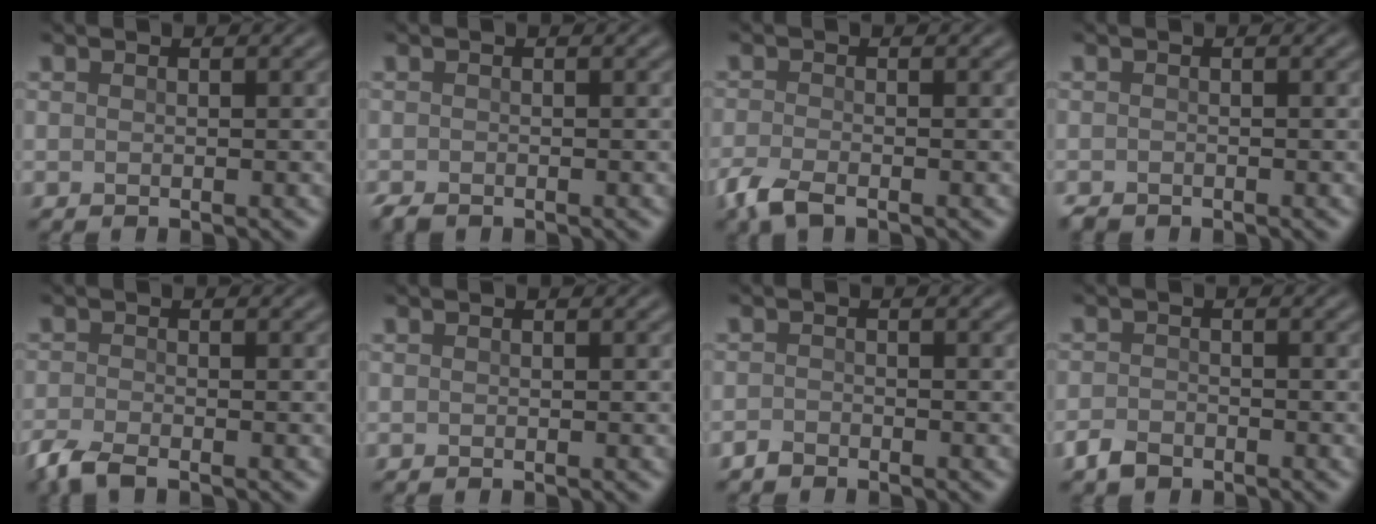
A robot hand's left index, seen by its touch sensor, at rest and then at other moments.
{"total": 0.9, "force": [-0.8, 0.3, 0.3], "torque": [-0.005, -0.004, -0.016]}
{"total": 2.7, "force": [-1.9, 0.9, 1.7], "torque": [-0.042, -0.007, -0.046]}
{"total": 0.7, "force": [-0.6, 0.2, 0.1], "torque": [0.000, -0.003, -0.012]}
{"total": 2.9, "force": [-2.2, 0.8, 1.6], "torque": [-0.037, -0.008, -0.053]}
{"total": 0.0}
{"total": 1.0, "force": [-0.9, 0.4, 0.2], "torque": [-0.003, 0.001, -0.021]}
{"total": 1.9, "force": [-1.5, 1.0, 0.7], "torque": [-0.012, 0.000, -0.034]}